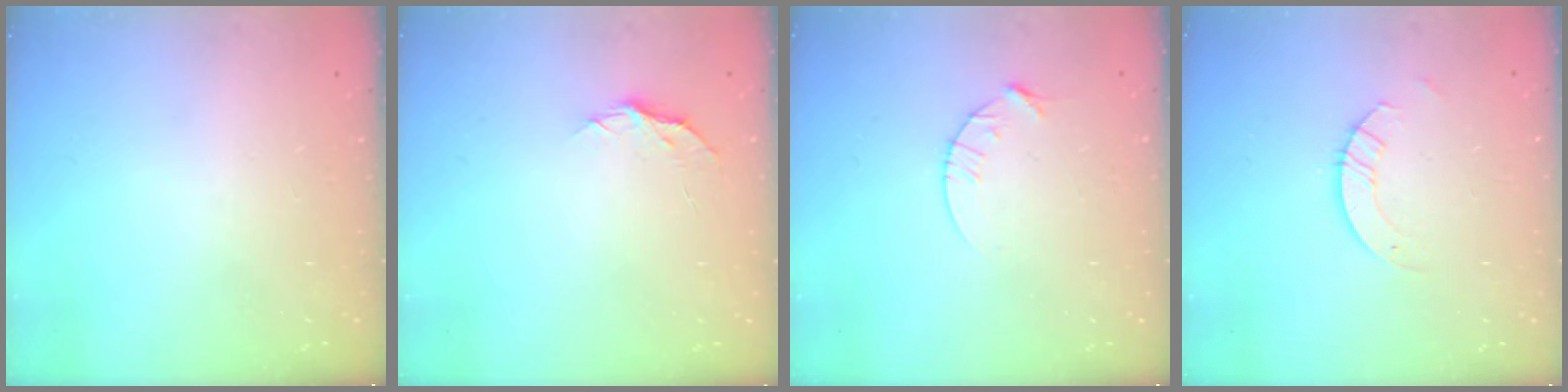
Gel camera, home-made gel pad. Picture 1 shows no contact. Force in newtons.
{"total": 5.1, "press": 5.1, "slide": 0.2}
{"total": 4.8, "press": 4.8, "slide": 0.6}
{"total": 2.6, "press": 2.6, "slide": 0.2}